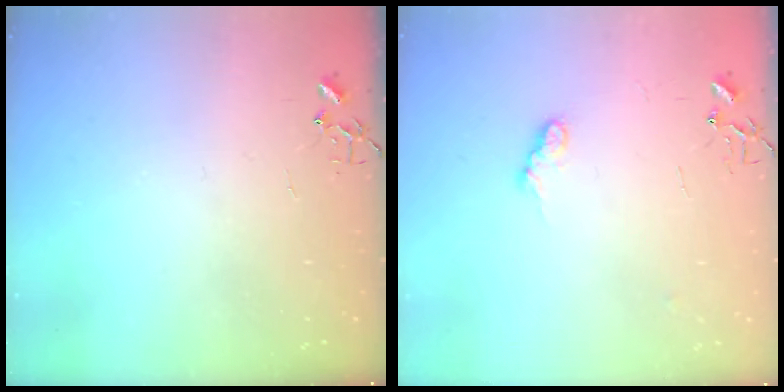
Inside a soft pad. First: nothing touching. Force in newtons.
{"total": 9.0, "press": 8.9, "slide": 0.9}